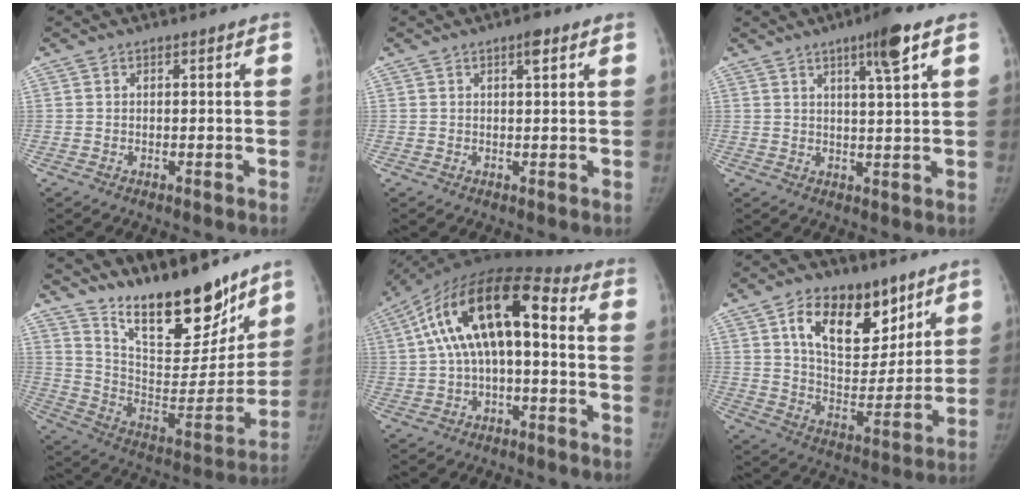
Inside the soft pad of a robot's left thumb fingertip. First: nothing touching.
{"total": 2.3, "force": [1.3, 0.7, 1.8], "torque": [-0.024, -0.004, 0.017]}
{"total": 7.0, "force": [3.9, 0.6, 5.8], "torque": [-0.090, -0.018, 0.061]}
{"total": 22.9, "force": [17.5, 7.7, 12.6], "torque": [-0.147, -0.106, 0.292]}
{"total": 17.3, "force": [1.2, 7.9, 15.3], "torque": [-0.270, 0.059, 0.011]}
{"total": 17.7, "force": [9.3, 10.2, 11.1], "torque": [-0.124, -0.050, 0.162]}